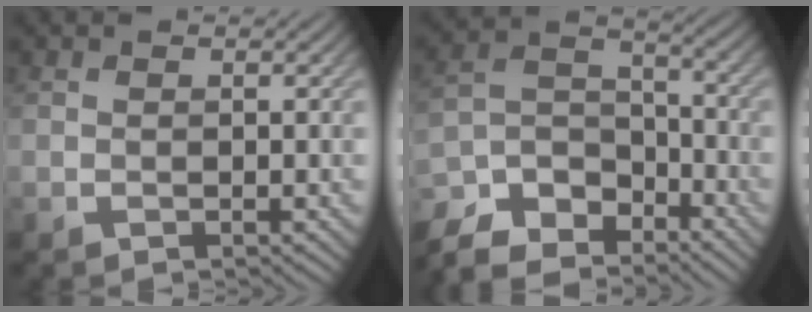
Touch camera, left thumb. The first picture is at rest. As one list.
[{"total": 10.4, "force": [-8.6, 4.5, 3.8], "torque": [-0.107, -0.008, -0.163]}]